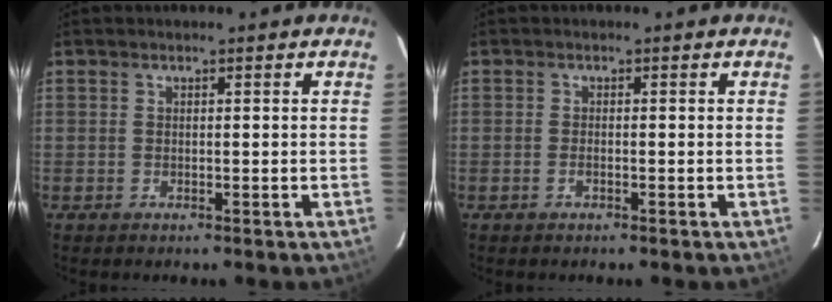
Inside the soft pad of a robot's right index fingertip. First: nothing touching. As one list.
[{"total": 0.9, "force": [-0.5, 0.4, 0.7], "torque": [-0.015, 0.001, -0.008]}]